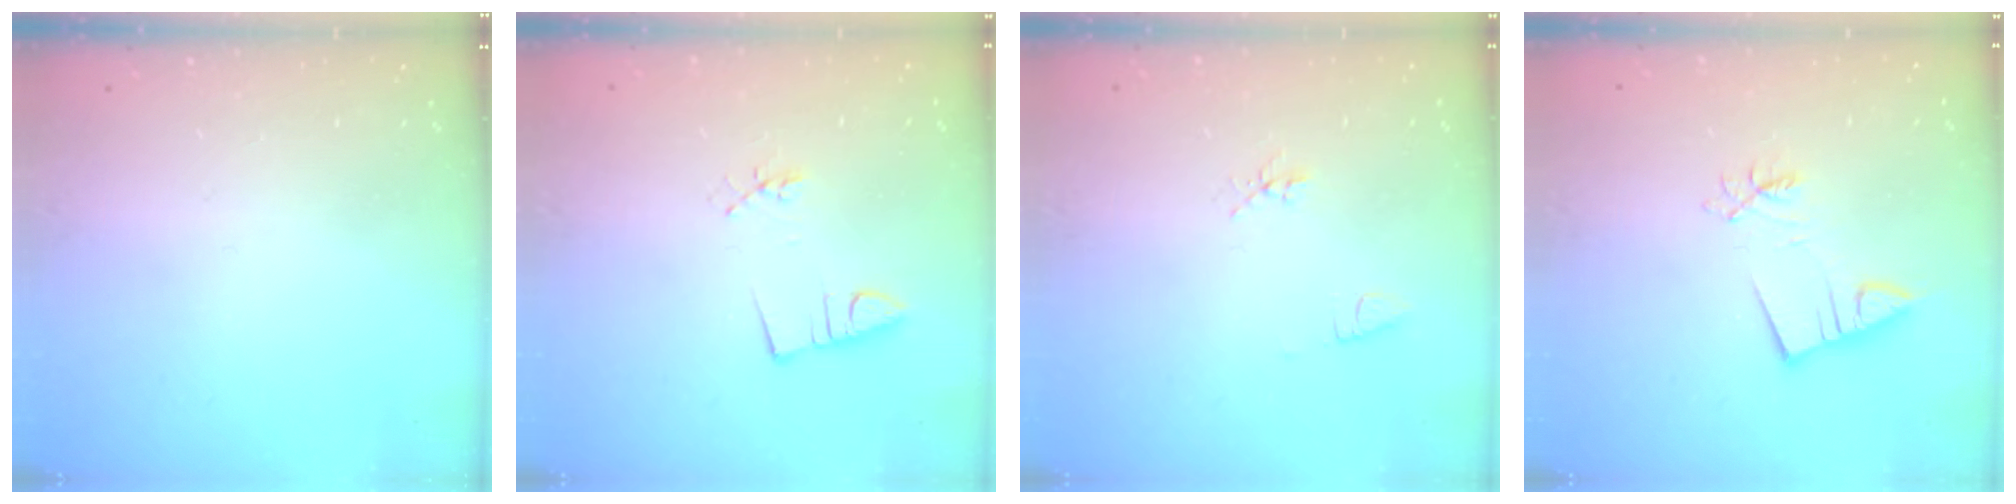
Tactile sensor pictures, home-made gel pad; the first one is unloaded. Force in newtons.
{"total": 2.6, "press": 0.8, "slide": 2.4}
{"total": 4.5, "press": 4.1, "slide": 2.0}
{"total": 4.7, "press": 4.7, "slide": 0.6}